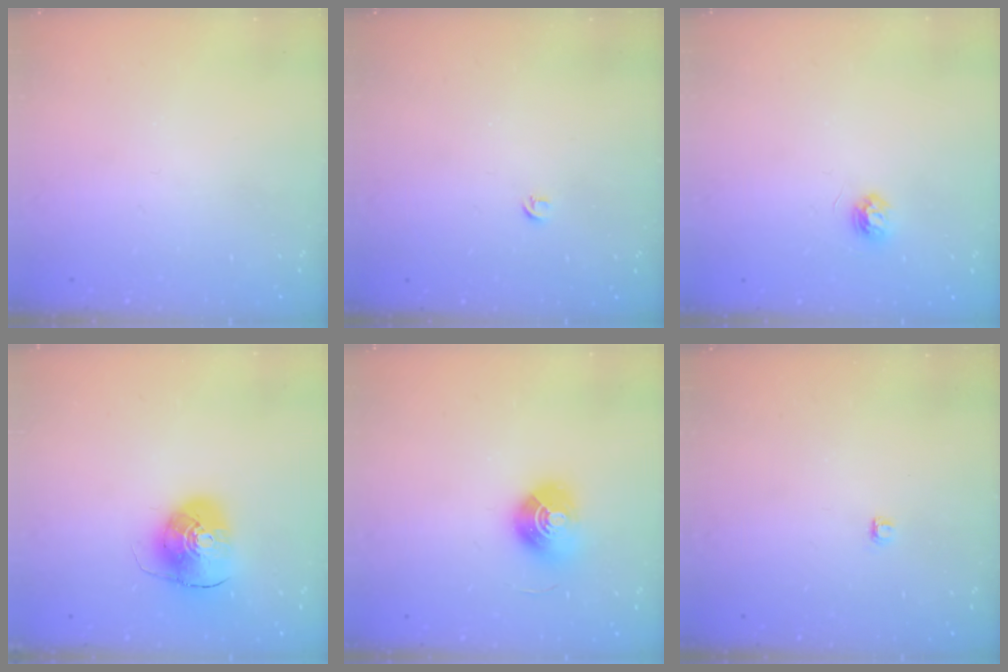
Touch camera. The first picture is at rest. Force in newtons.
{"total": 3.4, "press": 3.4, "slide": 0.5}
{"total": 4.5, "press": 4.4, "slide": 0.5}
{"total": 9.9, "press": 9.8, "slide": 1.6}
{"total": 9.9, "press": 9.9, "slide": 0.9}
{"total": 2.8, "press": 2.8, "slide": 0.4}